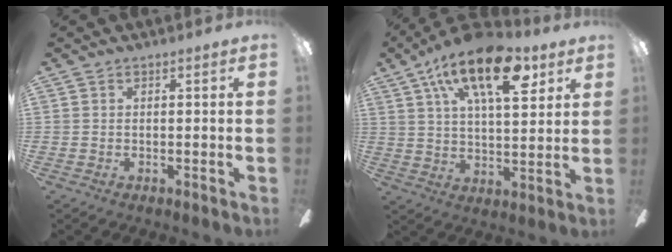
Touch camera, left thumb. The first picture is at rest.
{"total": 20.2, "force": [9.8, 8.9, 15.2], "torque": [-0.246, -0.029, 0.158]}